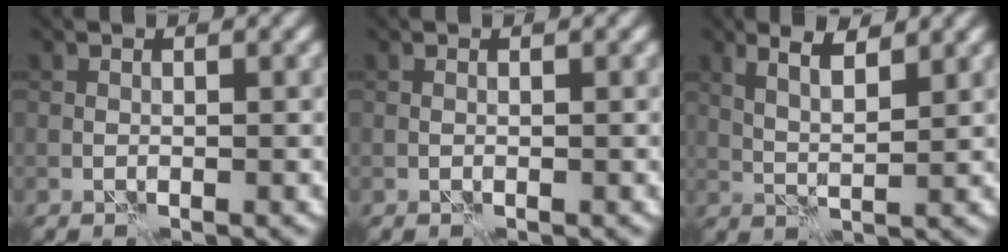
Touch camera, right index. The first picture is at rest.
{"total": 0.0}
{"total": 3.4, "force": [2.0, 0.7, 2.6], "torque": [-0.048, 0.002, 0.037]}